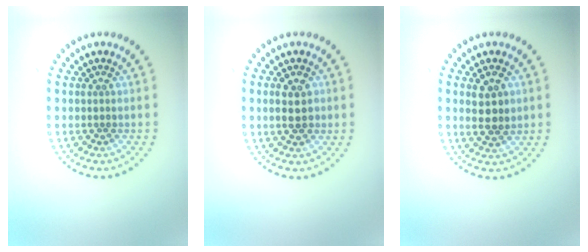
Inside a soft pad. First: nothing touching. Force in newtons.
{"total": 2.7, "press": 2.7, "slide": 0.1}
{"total": 2.9, "press": 2.8, "slide": 0.7}